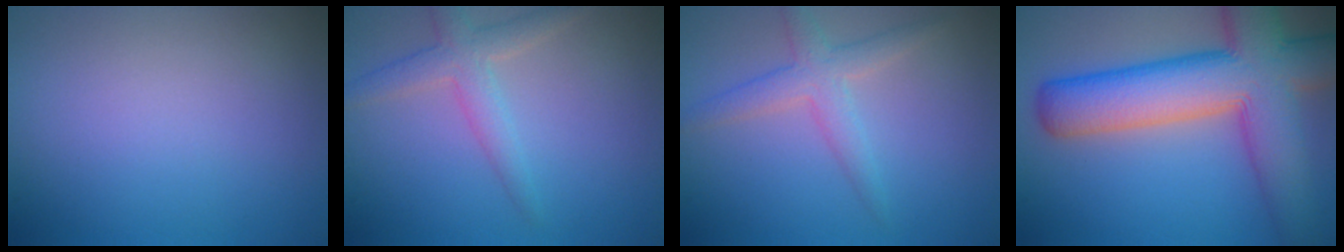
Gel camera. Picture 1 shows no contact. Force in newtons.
{"total": 2.8, "press": 2.8, "slide": 0.1}
{"total": 2.8, "press": 2.8, "slide": 0.1}
{"total": 11.9, "press": 11.9, "slide": 0.6}